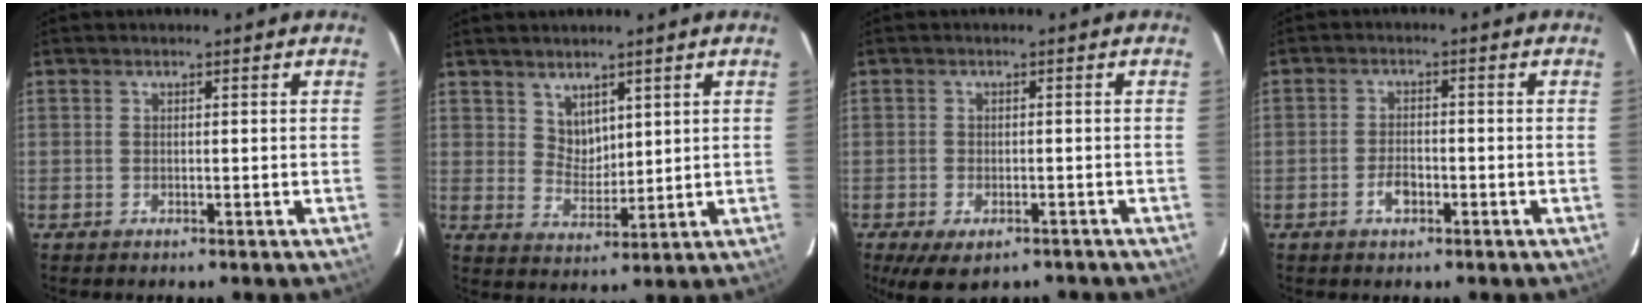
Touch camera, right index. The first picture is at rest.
{"total": 4.7, "force": [3.2, 3.0, 1.8], "torque": [-0.021, 0.001, 0.067]}
{"total": 7.9, "force": [-5.3, 3.6, 4.6], "torque": [-0.094, -0.025, -0.076]}
{"total": 3.5, "force": [-1.7, 1.9, 2.3], "torque": [-0.048, 0.002, -0.030]}